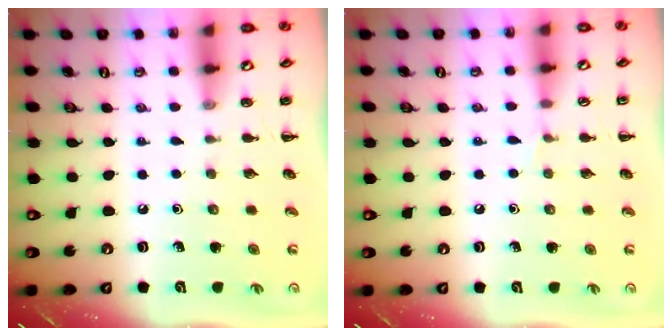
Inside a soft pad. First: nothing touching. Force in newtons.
{"total": 3.0, "press": 2.8, "slide": 1.1}